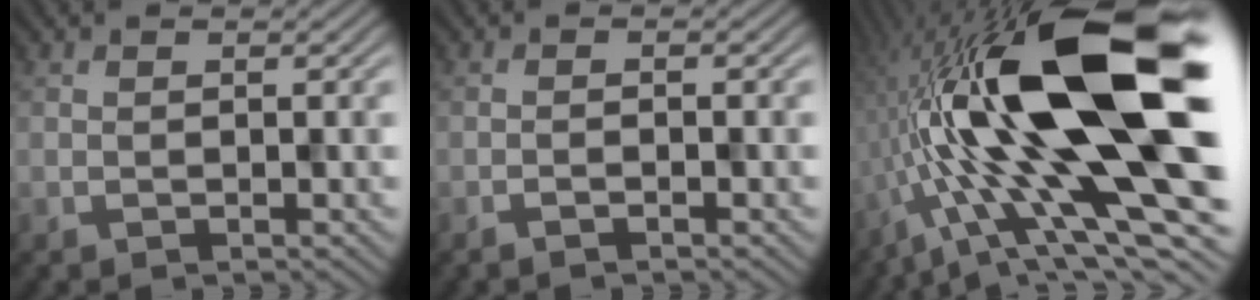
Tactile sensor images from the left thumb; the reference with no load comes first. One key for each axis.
{"total": 1.0, "fx": -0.7, "fy": 0.0, "fz": 0.7, "tx": -0.011, "ty": 0.004, "tz": -0.018}
{"total": 23.0, "fx": -1.1, "fy": 8.3, "fz": 21.4, "tx": -0.397, "ty": -0.011, "tz": -0.021}